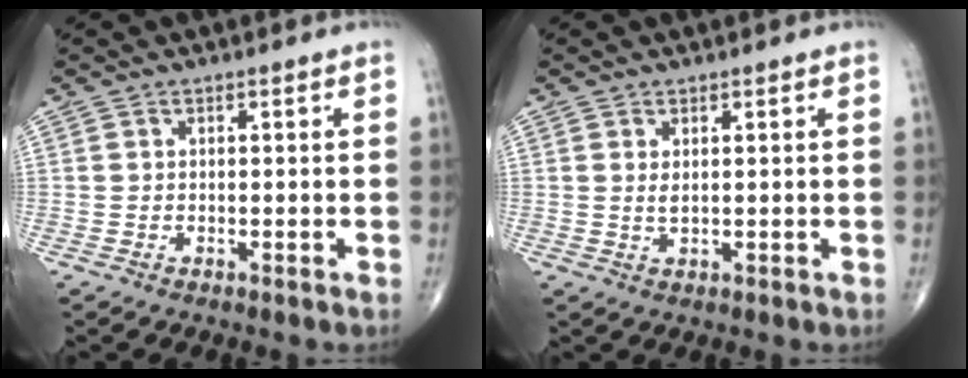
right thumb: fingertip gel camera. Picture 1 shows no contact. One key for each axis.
{"total": 3.6, "fx": 1.0, "fy": 1.3, "fz": 3.2, "tx": -0.063, "ty": -0.016, "tz": 0.027}